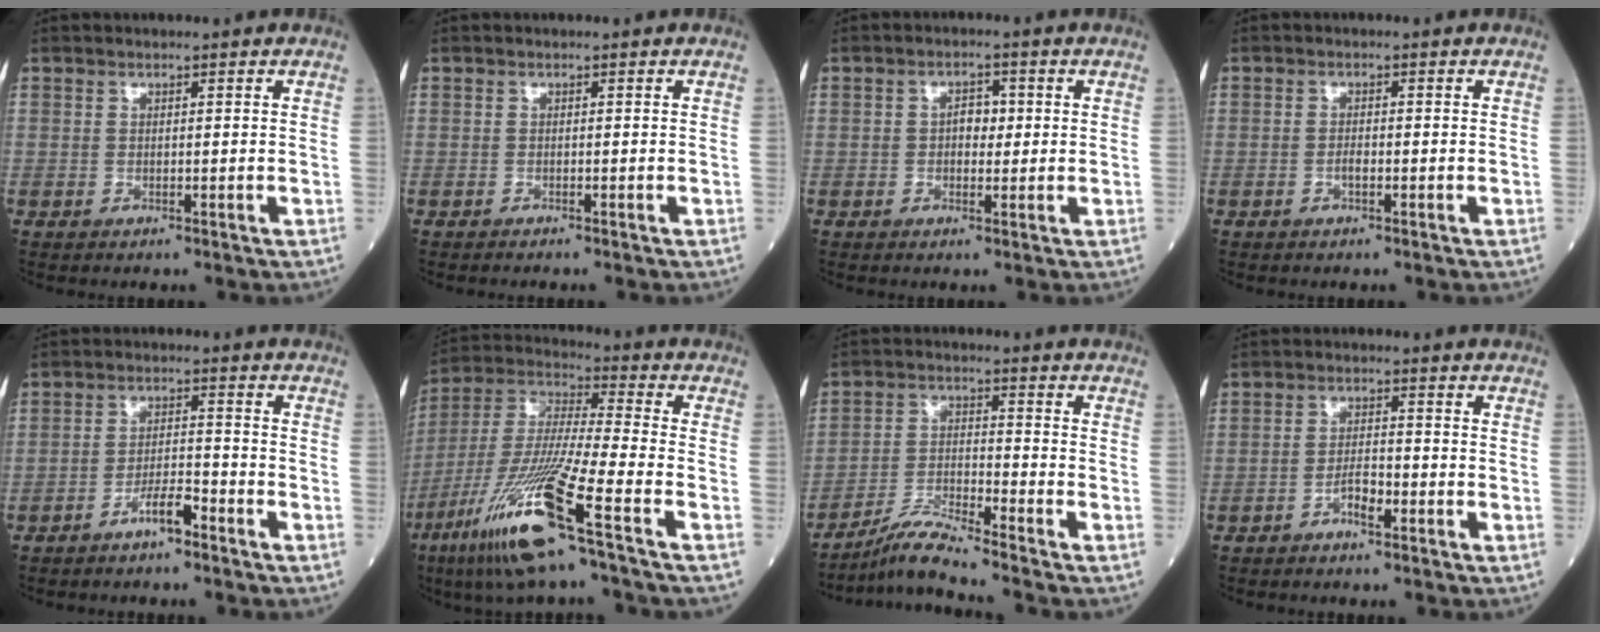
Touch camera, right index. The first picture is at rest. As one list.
[{"total": 0.6, "force": [-0.6, -0.1, 0.2], "torque": [-0.005, -0.002, -0.011]}, {"total": 2.7, "force": [0.0, 1.8, 2.1], "torque": [-0.030, 0.010, -0.001]}, {"total": 1.1, "force": [-0.5, 0.4, 0.9], "torque": [-0.021, 0.000, -0.010]}, {"total": 4.1, "force": [-3.1, 0.6, 2.7], "torque": [-0.050, 0.005, -0.057]}, {"total": 17.0, "force": [-9.3, -0.5, 14.3], "torque": [-0.307, -0.041, -0.182]}, {"total": 6.8, "force": [-6.2, -1.4, 2.4], "torque": [-0.056, -0.020, -0.118]}, {"total": 3.0, "force": [-1.9, 0.8, 2.2], "torque": [-0.038, 0.005, -0.036]}]